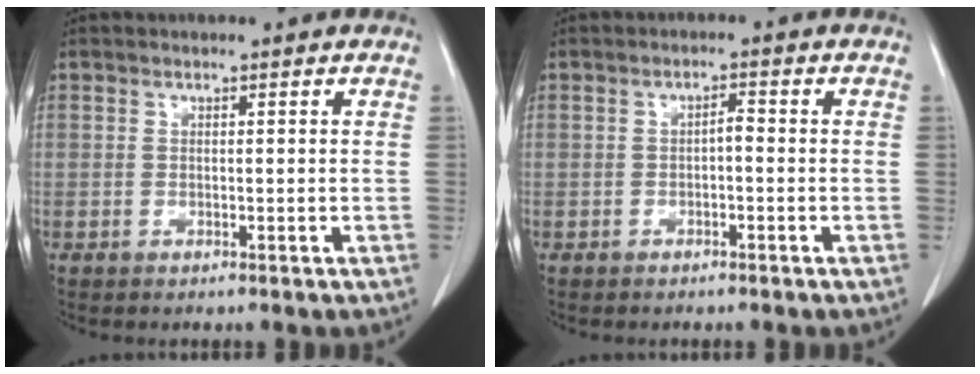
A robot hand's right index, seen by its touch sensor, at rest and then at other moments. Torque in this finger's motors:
{"motor_torque": [0.25, -0.21, 0.04, 0.04]}